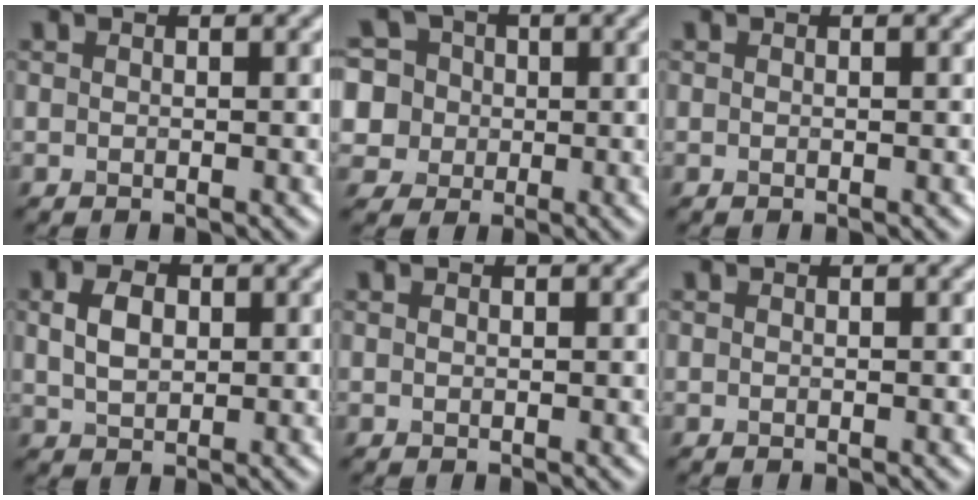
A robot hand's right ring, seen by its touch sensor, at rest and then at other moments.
{"total": 8.5, "force": [1.9, 7.7, 3.0], "torque": [-0.071, 0.042, 0.010]}
{"total": 0.0}
{"total": 3.2, "force": [0.7, 2.2, 2.3], "torque": [-0.049, 0.004, 0.014]}
{"total": 0.0}
{"total": 0.0}